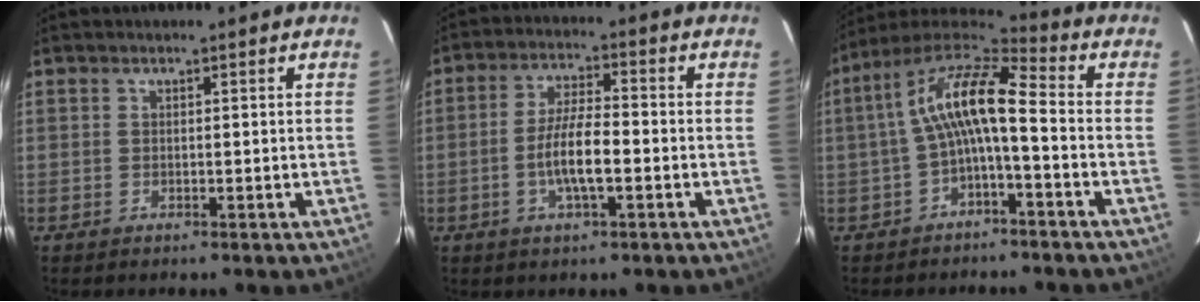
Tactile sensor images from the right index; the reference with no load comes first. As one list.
[{"total": 7.4, "force": [-2.3, 1.6, 6.9], "torque": [-0.136, 0.003, -0.043]}, {"total": 11.2, "force": [-1.6, 2.9, 10.7], "torque": [-0.217, 0.024, -0.036]}]